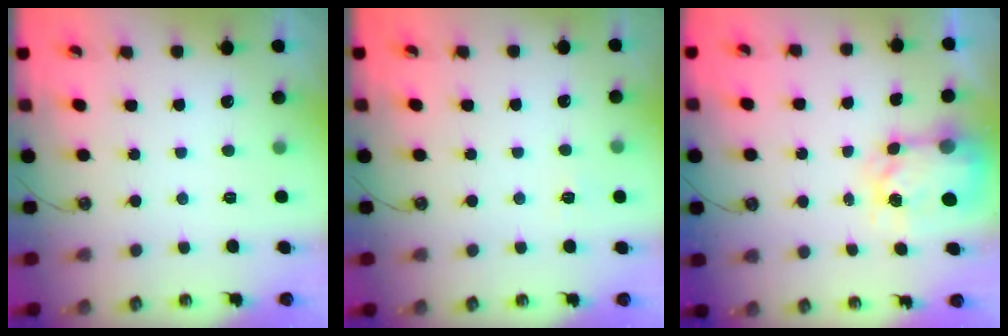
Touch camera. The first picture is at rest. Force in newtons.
{"total": 4.3, "press": 4.3, "slide": 0.4}
{"total": 5.5, "press": 5.5, "slide": 0.7}